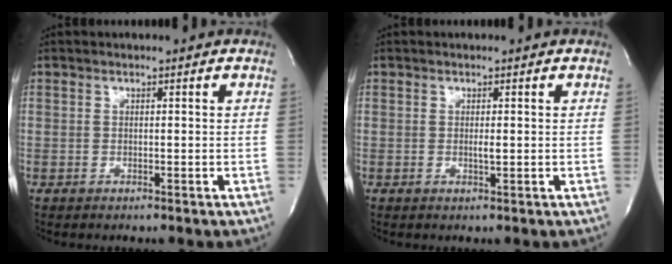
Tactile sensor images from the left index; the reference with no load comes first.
{"total": 0.8, "force": [-0.2, 0.1, 0.8], "torque": [-0.020, -0.008, -0.002]}